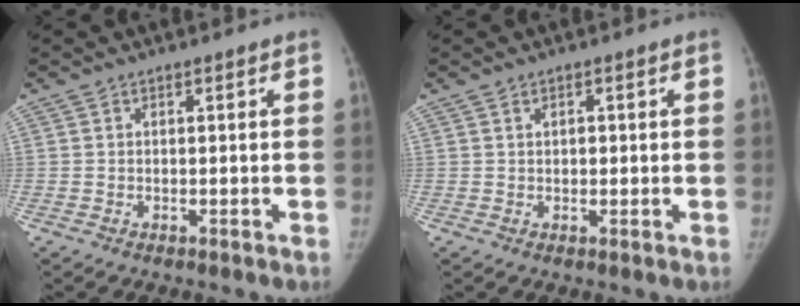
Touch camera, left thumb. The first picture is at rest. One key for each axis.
{"total": 1.4, "fx": 0.5, "fy": 1.0, "fz": 0.8, "tx": -0.008, "ty": -0.001, "tz": 0.008}